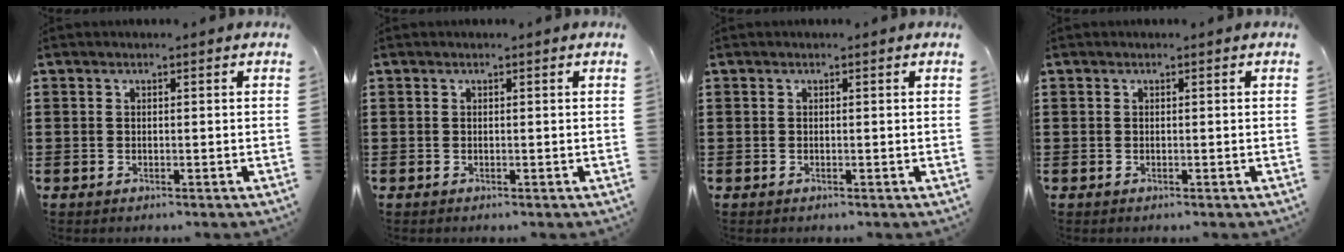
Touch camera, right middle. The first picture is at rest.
{"total": 0.0}
{"total": 0.0}
{"total": 0.0}